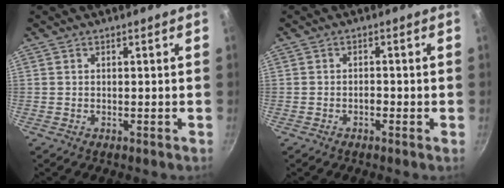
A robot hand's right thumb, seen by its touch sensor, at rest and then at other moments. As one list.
[{"total": 1.1, "force": [-0.6, 0.5, 0.7], "torque": [-0.012, 0.005, -0.014]}]